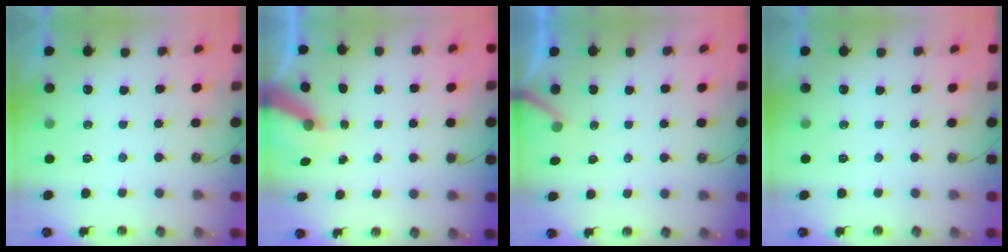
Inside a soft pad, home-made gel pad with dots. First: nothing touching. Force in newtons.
{"total": 6.3, "press": 6.2, "slide": 0.6}
{"total": 2.5, "press": 2.5, "slide": 0.2}
{"total": 0.0}